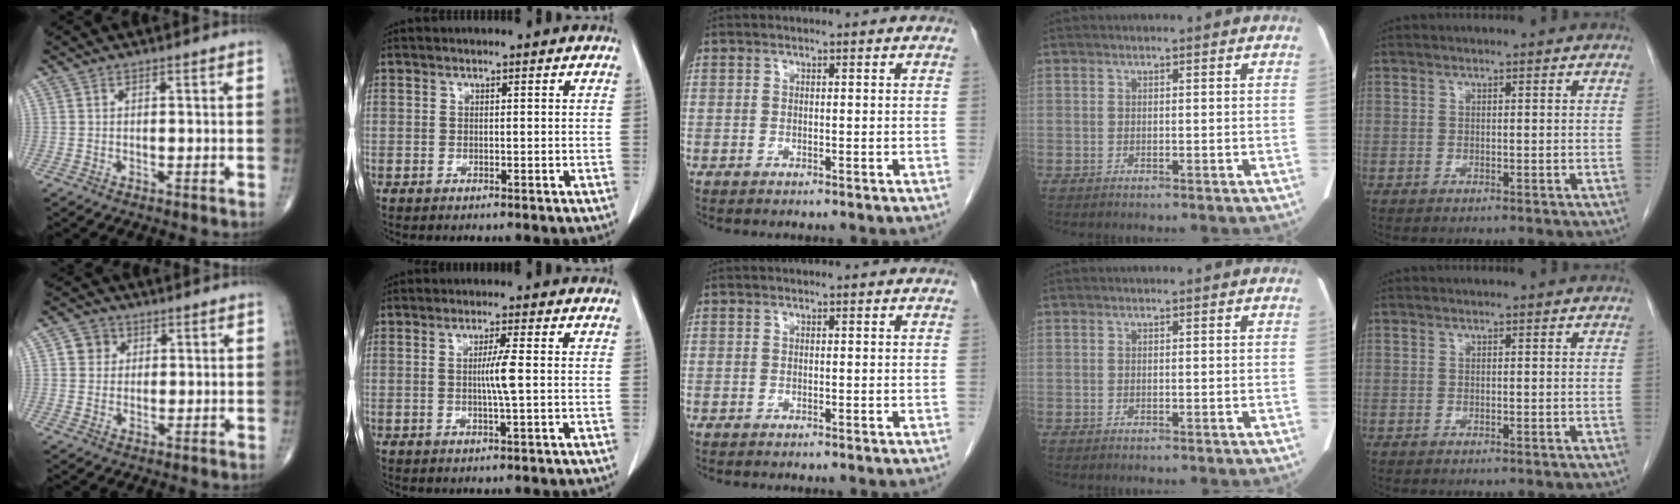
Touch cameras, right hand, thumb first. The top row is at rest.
{"thumb": {"total": 4.1, "force": [1.3, 3.7, 1.1], "torque": [0.003, 0.000, 0.016]}, "index": {"total": 3.5, "force": [0.0, -0.6, 3.4], "torque": [-0.064, -0.004, -0.001]}}